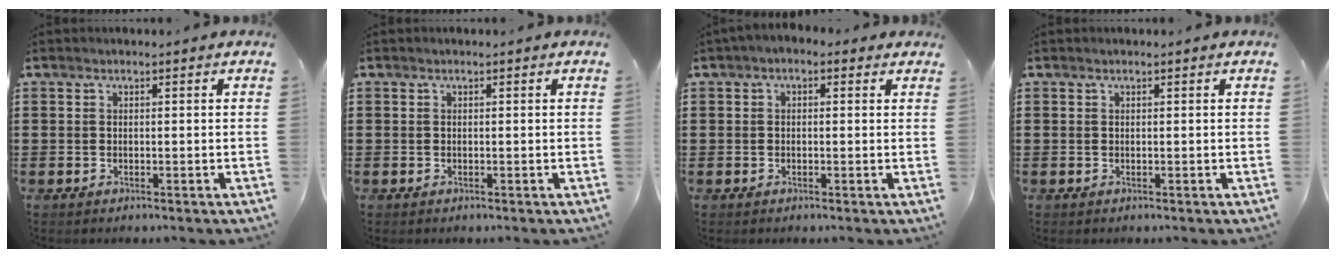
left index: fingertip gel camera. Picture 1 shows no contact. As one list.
[{"total": 0.0}, {"total": 1.3, "force": [-0.5, 0.8, 0.8], "torque": [-0.017, 0.004, -0.011]}, {"total": 0.0}]